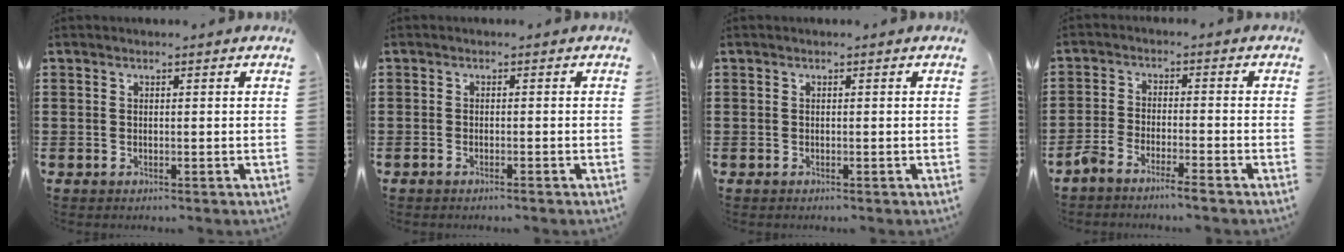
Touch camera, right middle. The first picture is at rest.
{"total": 0.8, "force": [-0.7, 0.0, 0.4], "torque": [-0.008, -0.003, -0.013]}
{"total": 0.0}
{"total": 3.7, "force": [-3.5, 0.0, 1.1], "torque": [-0.041, -0.006, -0.075]}